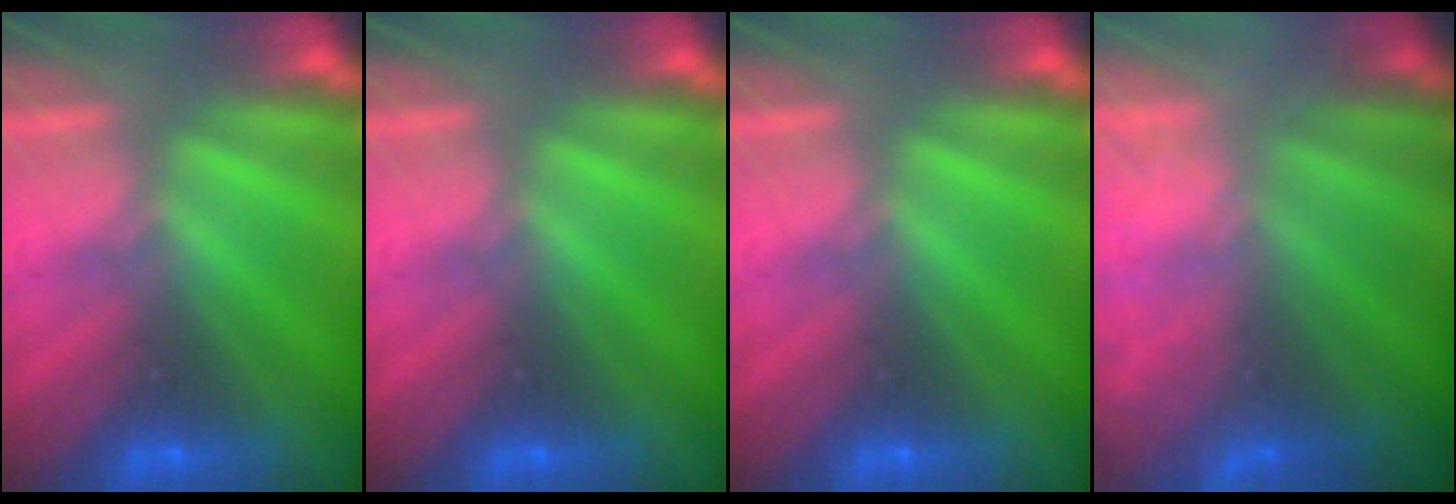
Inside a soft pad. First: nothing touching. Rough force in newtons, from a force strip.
{"total": 0.0}
{"total": 0.0}
{"total": 5.8}